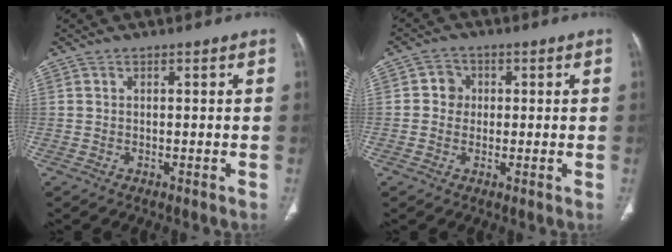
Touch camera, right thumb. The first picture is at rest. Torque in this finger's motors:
{"motor_torque": [-0.32, 0.13, -0.49, -0.17, -0.04]}